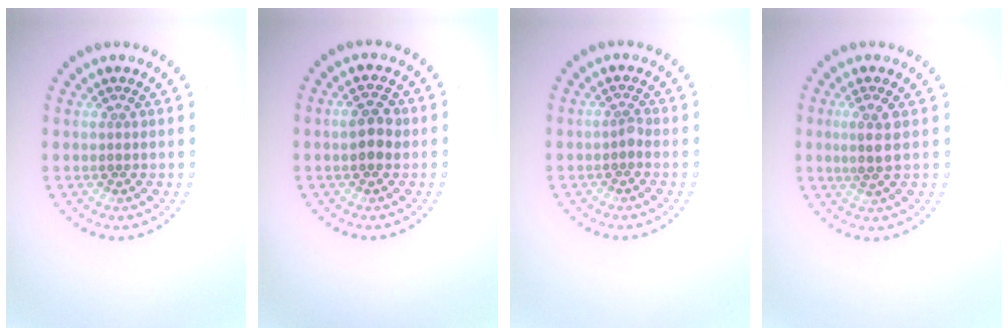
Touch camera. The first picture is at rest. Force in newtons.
{"total": 2.6, "press": 2.6, "slide": 0.1}
{"total": 0.7, "press": 0.5, "slide": 0.4}
{"total": 1.9, "press": 1.6, "slide": 1.0}